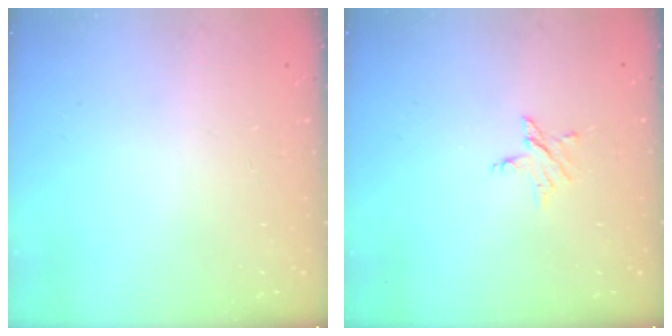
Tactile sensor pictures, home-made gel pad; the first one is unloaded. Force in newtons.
{"total": 3.6, "press": 3.6, "slide": 0.4}